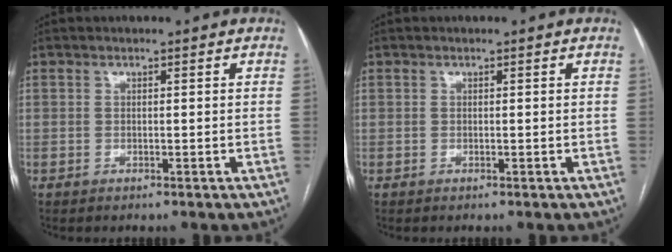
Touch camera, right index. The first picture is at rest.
{"total": 0.0}